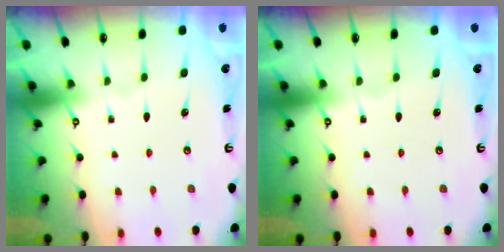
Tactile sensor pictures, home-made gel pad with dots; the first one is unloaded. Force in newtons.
{"total": 0.0}